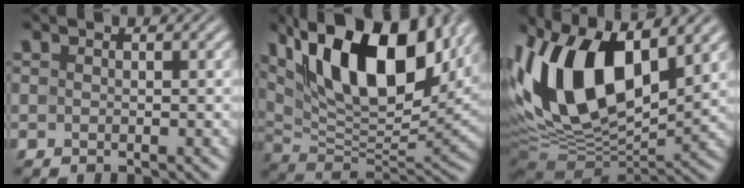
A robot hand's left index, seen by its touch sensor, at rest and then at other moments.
{"total": 15.1, "force": [7.2, 6.5, 11.5], "torque": [-0.188, 0.013, 0.122]}
{"total": 14.6, "force": [3.8, 7.5, 12.0], "torque": [-0.224, 0.007, 0.057]}